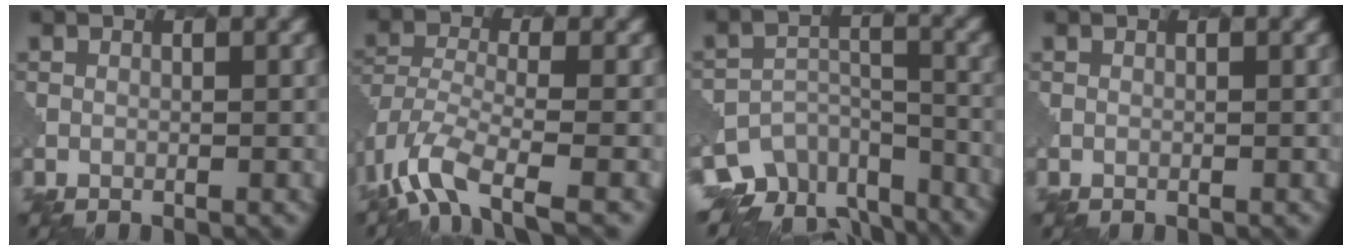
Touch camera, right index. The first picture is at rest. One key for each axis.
{"total": 7.4, "fx": -4.4, "fy": 2.9, "fz": 5.2, "tx": -0.115, "ty": -0.013, "tz": -0.093}
{"total": 9.6, "fx": -8.0, "fy": 5.0, "fz": 2.1, "tx": -0.024, "ty": -0.002, "tz": -0.102}
{"total": 0.0}